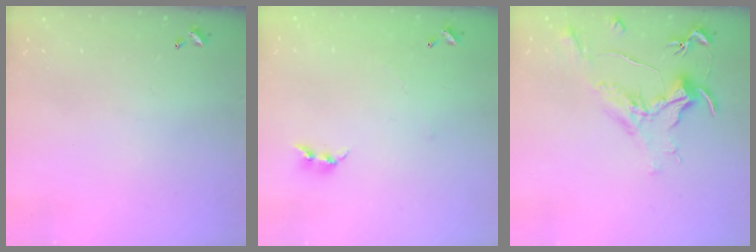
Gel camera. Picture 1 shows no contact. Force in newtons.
{"total": 5.6, "press": 5.6, "slide": 0.2}
{"total": 1.5, "press": 1.2, "slide": 0.9}